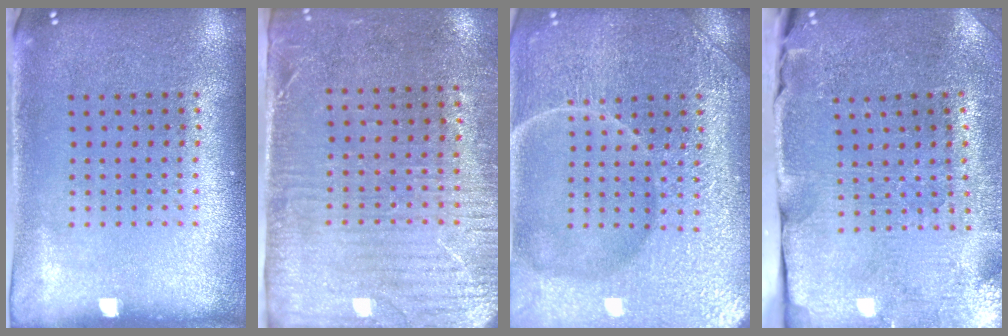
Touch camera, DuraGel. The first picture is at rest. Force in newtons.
{"total": 3.1, "press": 2.7, "slide": 1.6}
{"total": 7.2, "press": 7.1, "slide": 0.9}
{"total": 3.6, "press": 3.5, "slide": 0.9}